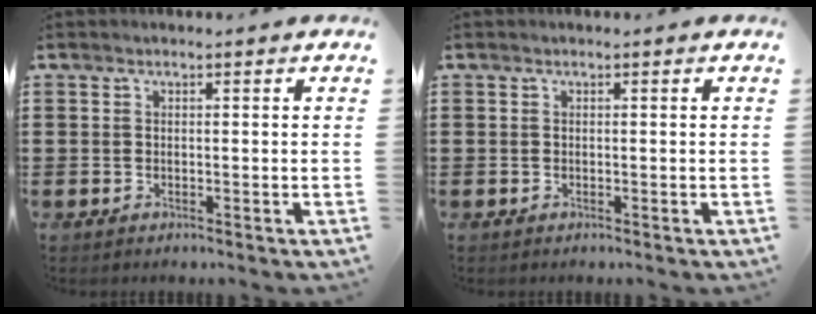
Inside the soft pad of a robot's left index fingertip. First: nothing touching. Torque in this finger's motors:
{"motor_torque": [-0.01, 0.00, 0.00, 0.00]}